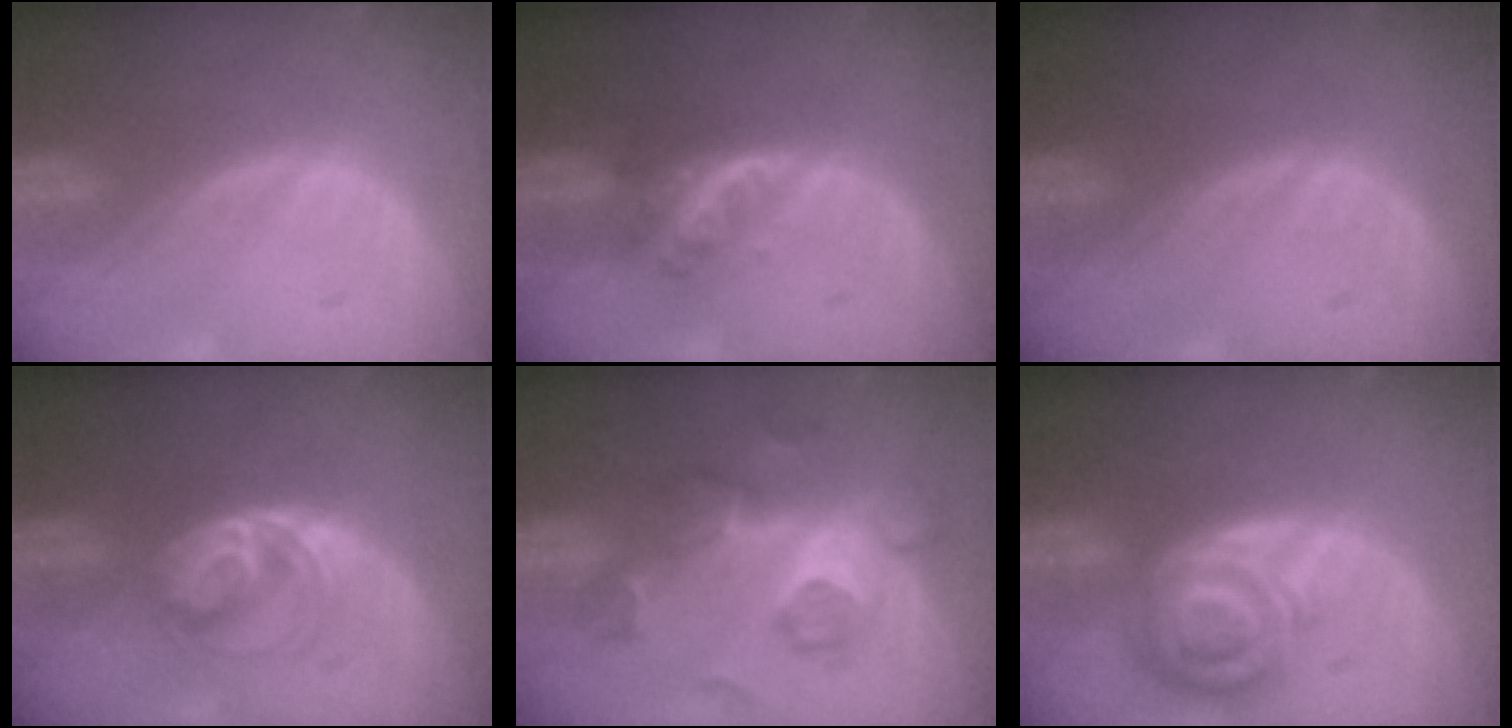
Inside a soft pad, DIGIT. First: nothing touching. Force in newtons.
{"total": 4.7, "press": 4.3, "slide": 2.0}
{"total": 0.0}
{"total": 5.4, "press": 5.0, "slide": 2.1}
{"total": 8.9, "press": 7.7, "slide": 4.5}
{"total": 8.2, "press": 7.2, "slide": 4.0}